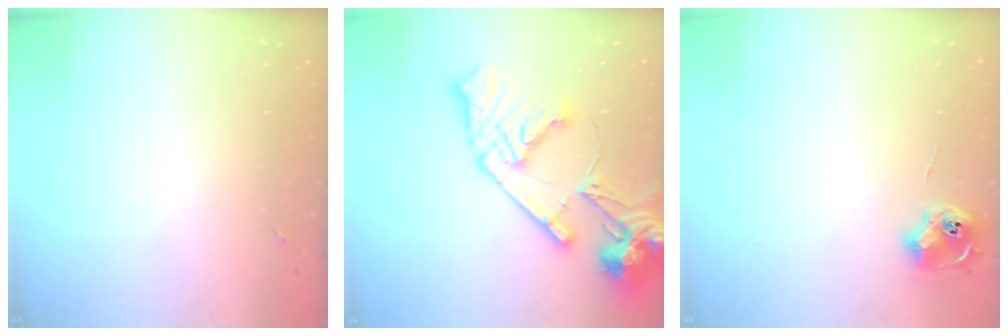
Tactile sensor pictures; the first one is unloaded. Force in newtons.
{"total": 20.6, "press": 20.5, "slide": 2.7}
{"total": 8.8, "press": 8.8, "slide": 0.1}